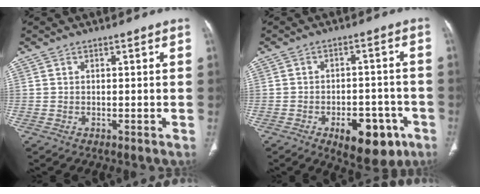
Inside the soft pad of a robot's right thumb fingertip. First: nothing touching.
{"total": 11.8, "force": [-5.6, 6.2, 8.4], "torque": [-0.082, 0.027, -0.066]}